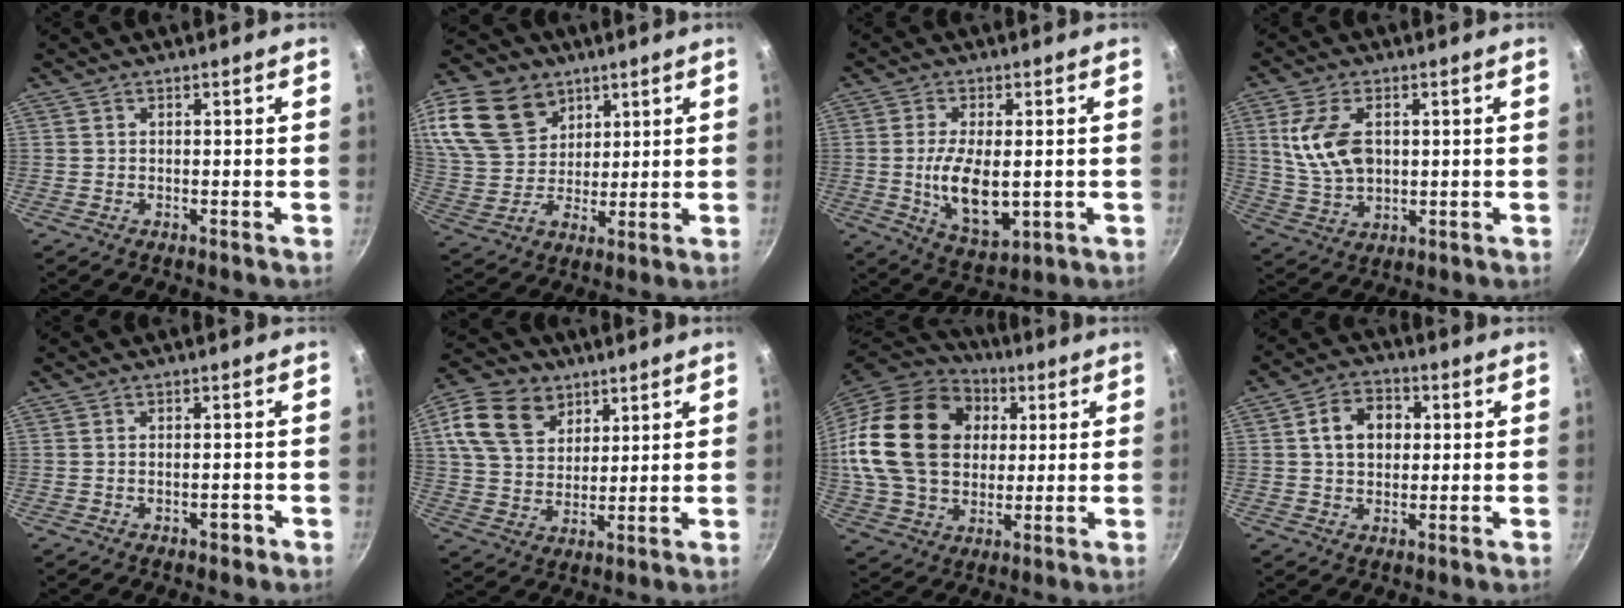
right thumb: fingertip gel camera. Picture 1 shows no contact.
{"total": 19.7, "force": [9.2, 14.7, 9.4], "torque": [-0.172, -0.024, 0.181]}
{"total": 11.2, "force": [-0.7, 5.4, 9.8], "torque": [-0.176, -0.011, -0.003]}
{"total": 11.0, "force": [2.0, 6.7, 8.5], "torque": [-0.153, -0.013, 0.044]}
{"total": 1.8, "force": [-0.9, 0.9, 1.3], "torque": [-0.015, 0.009, -0.012]}
{"total": 15.2, "force": [7.1, 10.9, 7.8], "torque": [-0.127, -0.013, 0.125]}
{"total": 25.6, "force": [4.6, 19.1, 16.4], "torque": [-0.280, 0.018, 0.089]}
{"total": 8.3, "force": [1.4, 6.3, 5.2], "torque": [-0.061, 0.013, 0.015]}